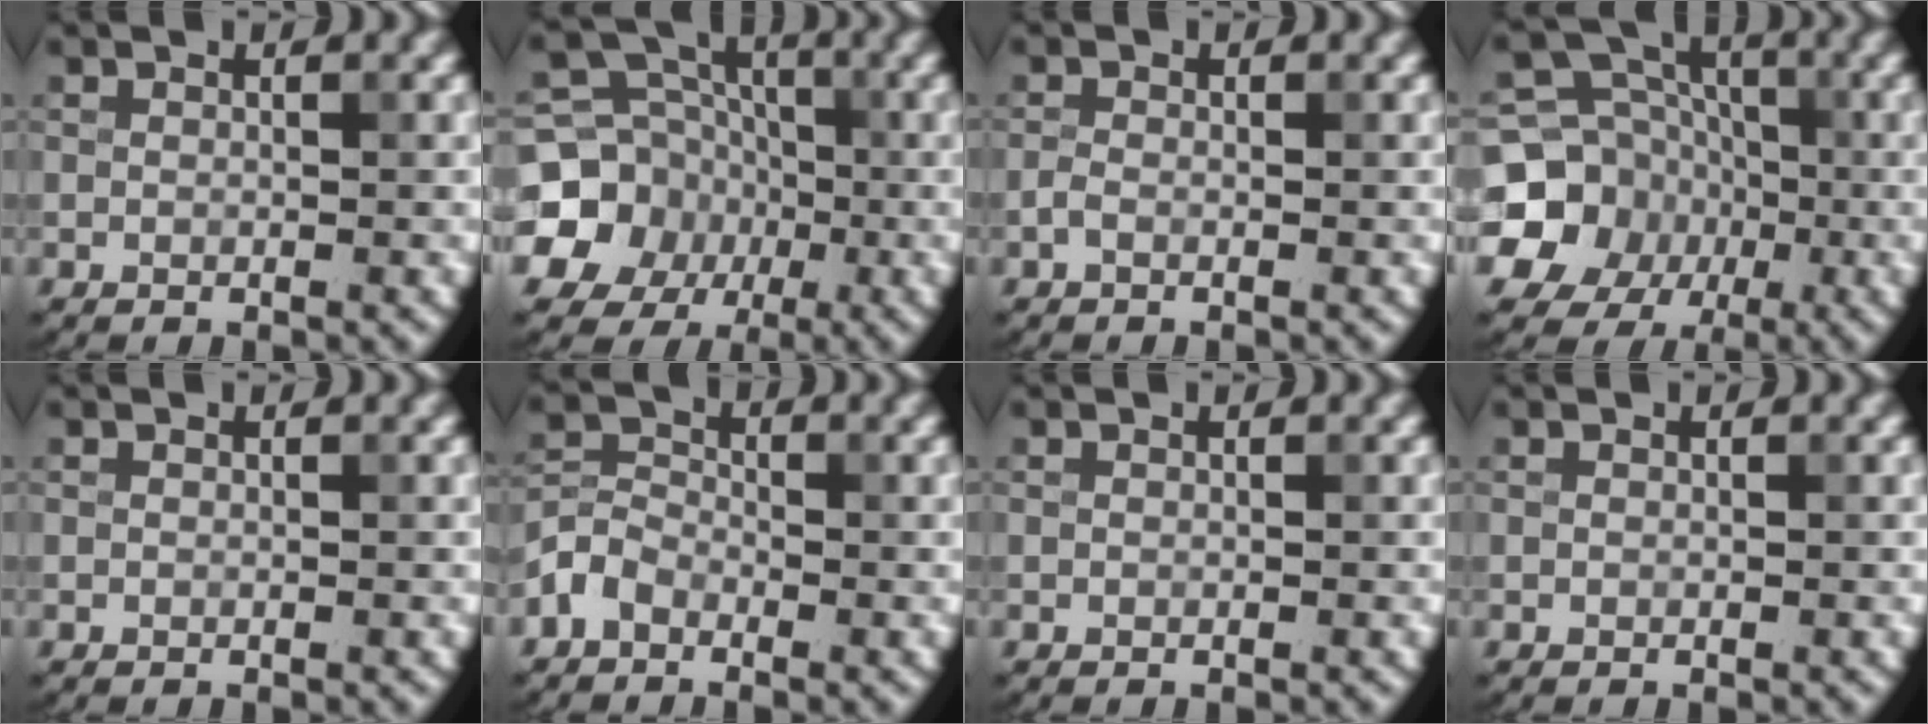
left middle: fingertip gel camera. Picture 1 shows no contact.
{"total": 9.8, "force": [-2.3, 9.0, 3.0], "torque": [-0.067, 0.000, -0.068]}
{"total": 0.8, "force": [-0.5, 0.3, 0.6], "torque": [-0.017, 0.001, -0.013]}
{"total": 10.9, "force": [-2.1, 10.0, 3.7], "torque": [-0.088, 0.003, -0.062]}
{"total": 0.0}
{"total": 2.5, "force": [-1.6, 1.6, 1.0], "torque": [-0.021, 0.011, -0.044]}
{"total": 0.0}
{"total": 0.0}